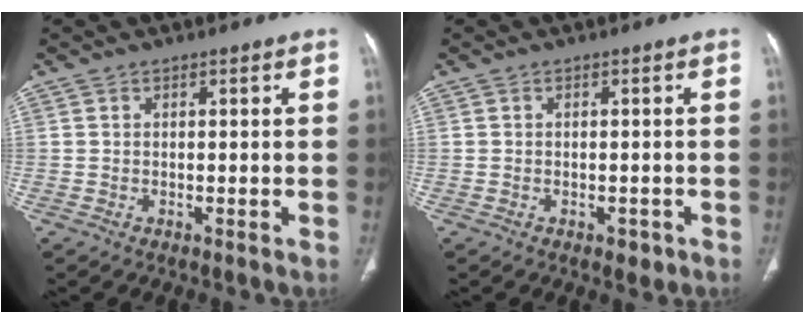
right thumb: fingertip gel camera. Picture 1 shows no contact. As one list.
[{"total": 1.9, "force": [-0.9, 1.2, 1.1], "torque": [-0.006, 0.002, -0.006]}]